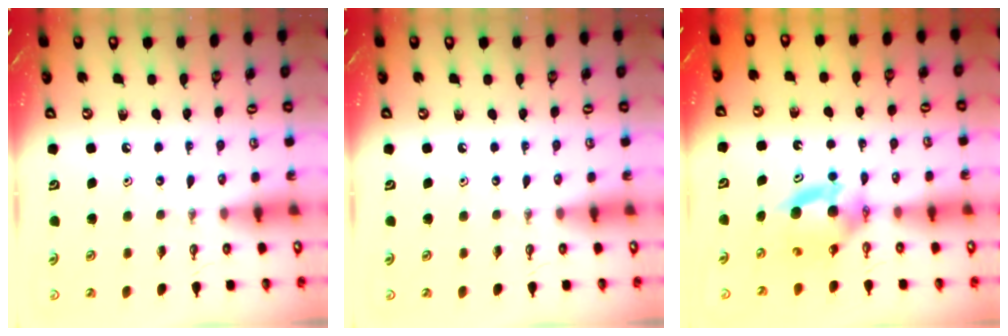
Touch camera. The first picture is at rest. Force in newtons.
{"total": 0.0}
{"total": 7.7, "press": 5.1, "slide": 5.8}